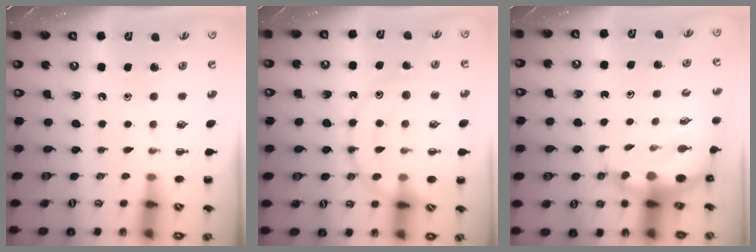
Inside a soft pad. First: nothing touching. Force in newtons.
{"total": 17.0, "press": 16.8, "slide": 2.6}
{"total": 6.8, "press": 6.6, "slide": 1.8}